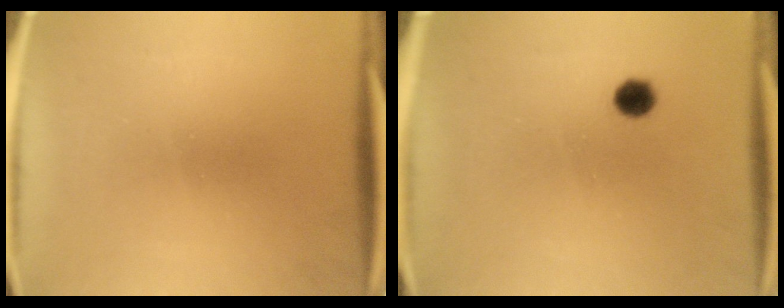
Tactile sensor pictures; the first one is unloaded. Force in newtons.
{"total": 2.5}